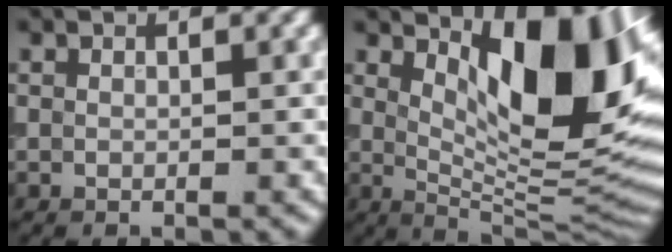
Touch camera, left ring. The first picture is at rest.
{"total": 13.2, "force": [4.1, 5.0, 11.5], "torque": [-0.150, -0.001, 0.069]}